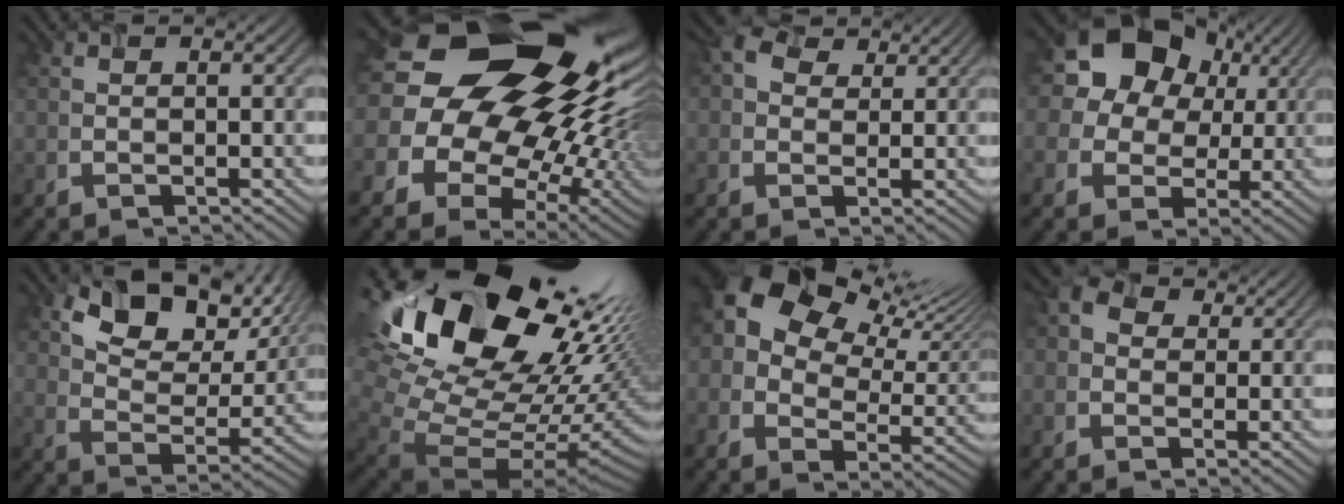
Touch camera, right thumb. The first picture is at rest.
{"total": 21.0, "force": [7.7, 14.2, 13.3], "torque": [-0.282, 0.041, 0.150]}
{"total": 2.7, "force": [1.3, 2.3, 0.8], "torque": [-0.019, 0.002, 0.025]}
{"total": 17.6, "force": [6.7, 14.7, 7.0], "torque": [-0.179, 0.036, 0.122]}
{"total": 11.9, "force": [7.3, 6.2, 7.0], "torque": [-0.120, -0.008, 0.130]}
{"total": 20.8, "force": [7.7, 14.0, 13.4], "torque": [-0.258, 0.003, 0.172]}
{"total": 15.1, "force": [8.0, 8.9, 9.2], "torque": [-0.177, 0.022, 0.141]}
{"total": 2.3, "force": [0.4, 2.2, 0.5], "torque": [-0.010, 0.001, 0.004]}